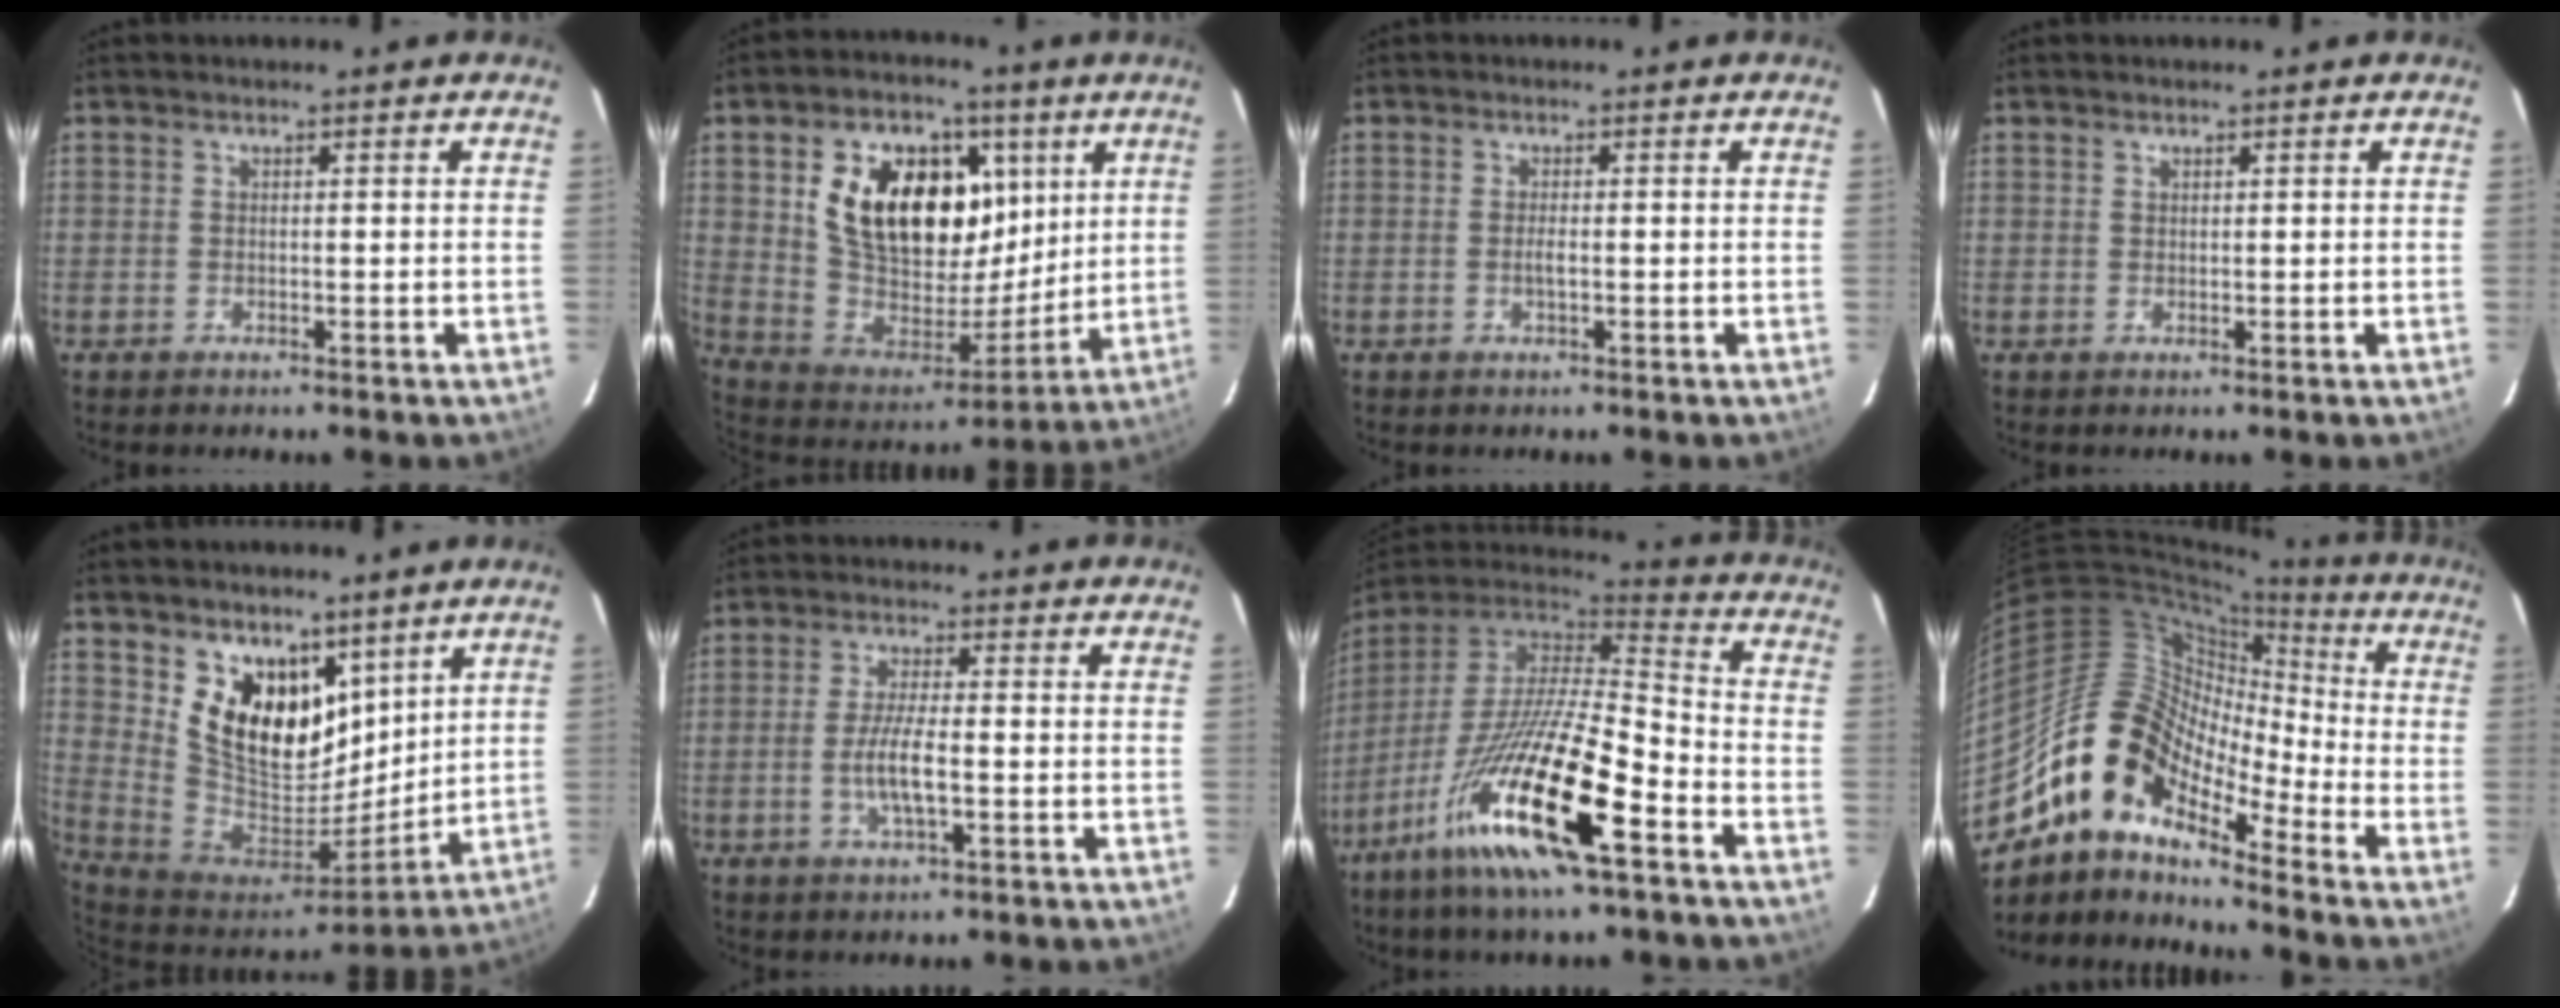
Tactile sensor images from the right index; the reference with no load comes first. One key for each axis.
{"total": 22.9, "fx": 7.6, "fy": 14.5, "fz": 16.0, "tx": -0.312, "ty": 0.025, "tz": 0.149}
{"total": 1.3, "fx": -0.3, "fy": 0.2, "fz": 1.2, "tx": -0.023, "ty": -0.002, "tz": -0.007}
{"total": 0.7, "fx": 0.4, "fy": 0.6, "fz": 0.0, "tx": 0.002, "ty": 0.003, "tz": 0.006}
{"total": 16.2, "fx": 9.1, "fy": 10.3, "fz": 8.6, "tx": -0.173, "ty": -0.012, "tz": 0.184}
{"total": 6.2, "fx": -1.5, "fy": 1.3, "fz": 5.9, "tx": -0.115, "ty": -0.004, "tz": -0.030}
{"total": 23.4, "fx": -12.6, "fy": 4.2, "fz": 19.3, "tx": -0.364, "ty": -0.044, "tz": -0.239}
{"total": 16.2, "fx": -10.6, "fy": 6.8, "fz": 10.2, "tx": -0.166, "ty": 0.001, "tz": -0.217}